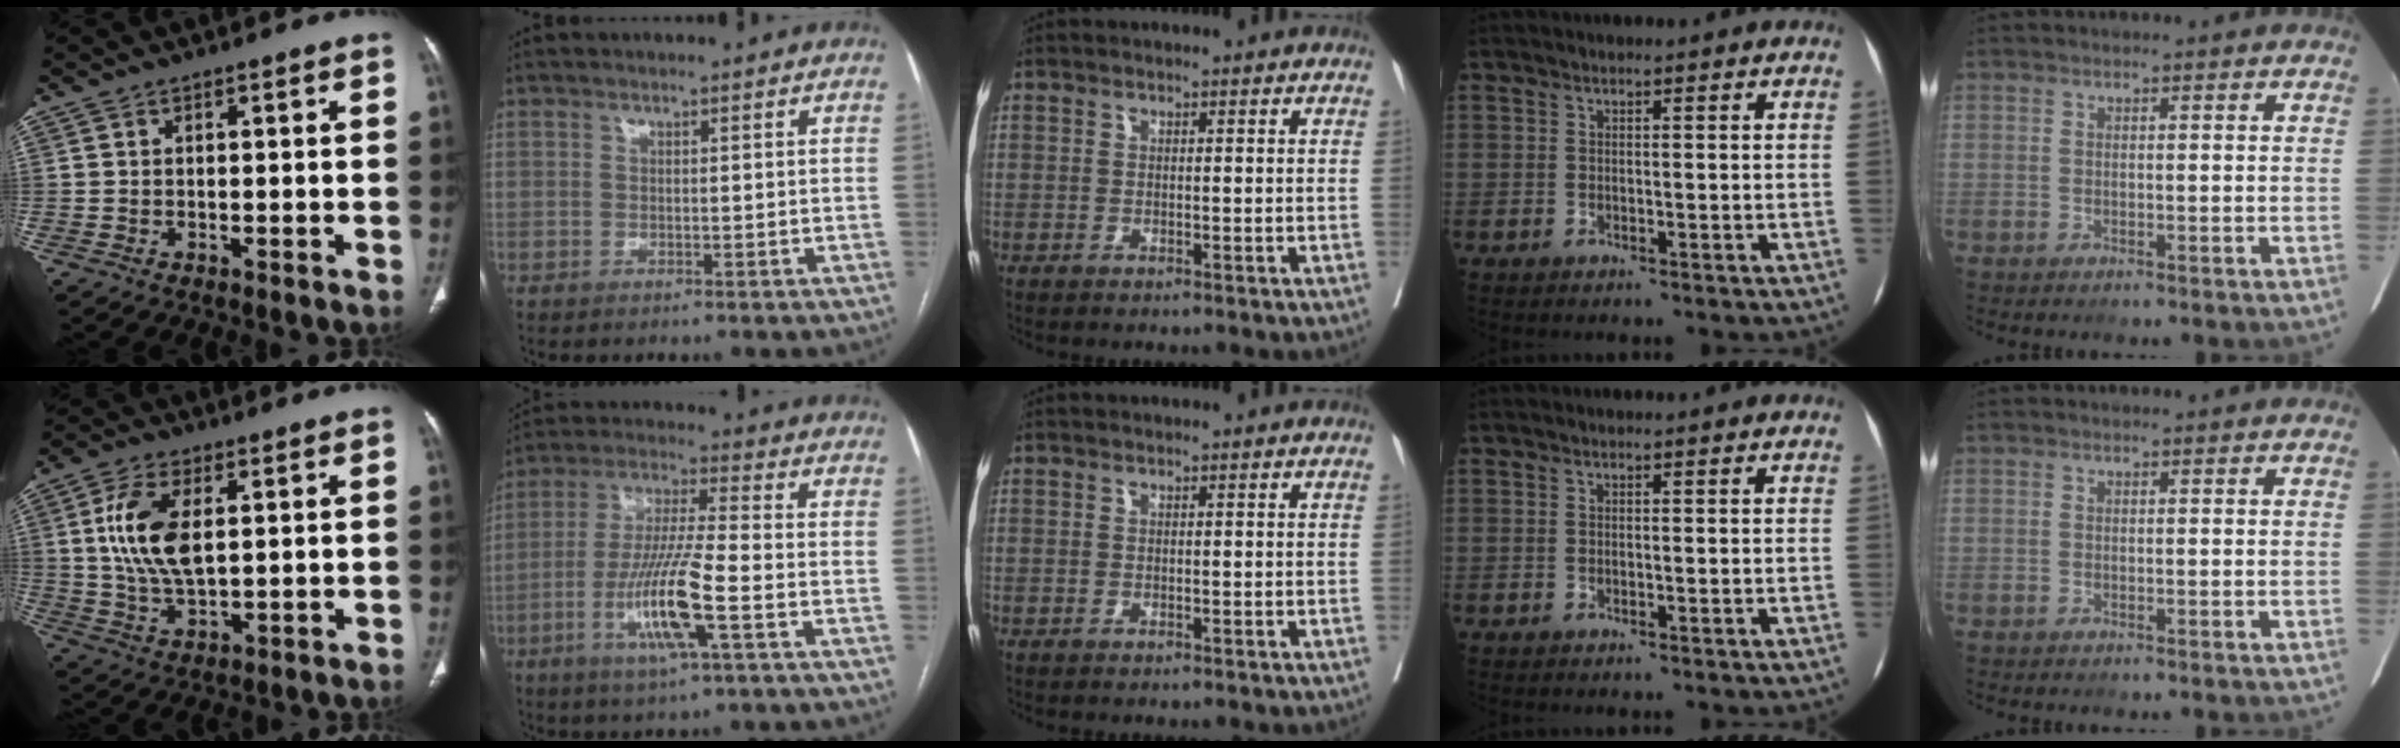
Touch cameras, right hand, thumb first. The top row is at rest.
{"thumb": {"total": 11.3, "force": [2.2, 5.8, 9.5], "torque": [-0.188, -0.008, 0.045]}, "index": {"total": 12.5, "force": [-4.3, 0.5, 11.8], "torque": [-0.235, -0.011, -0.083]}}